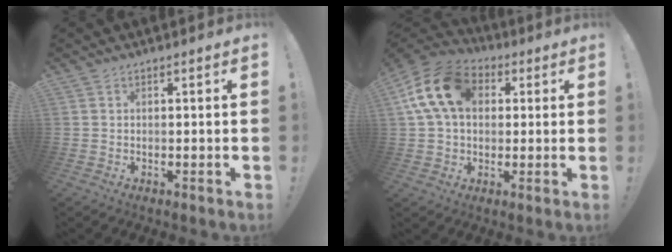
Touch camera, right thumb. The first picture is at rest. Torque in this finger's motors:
{"motor_torque": [1.69, 3.05, 1.66, 0.14, 0.10]}